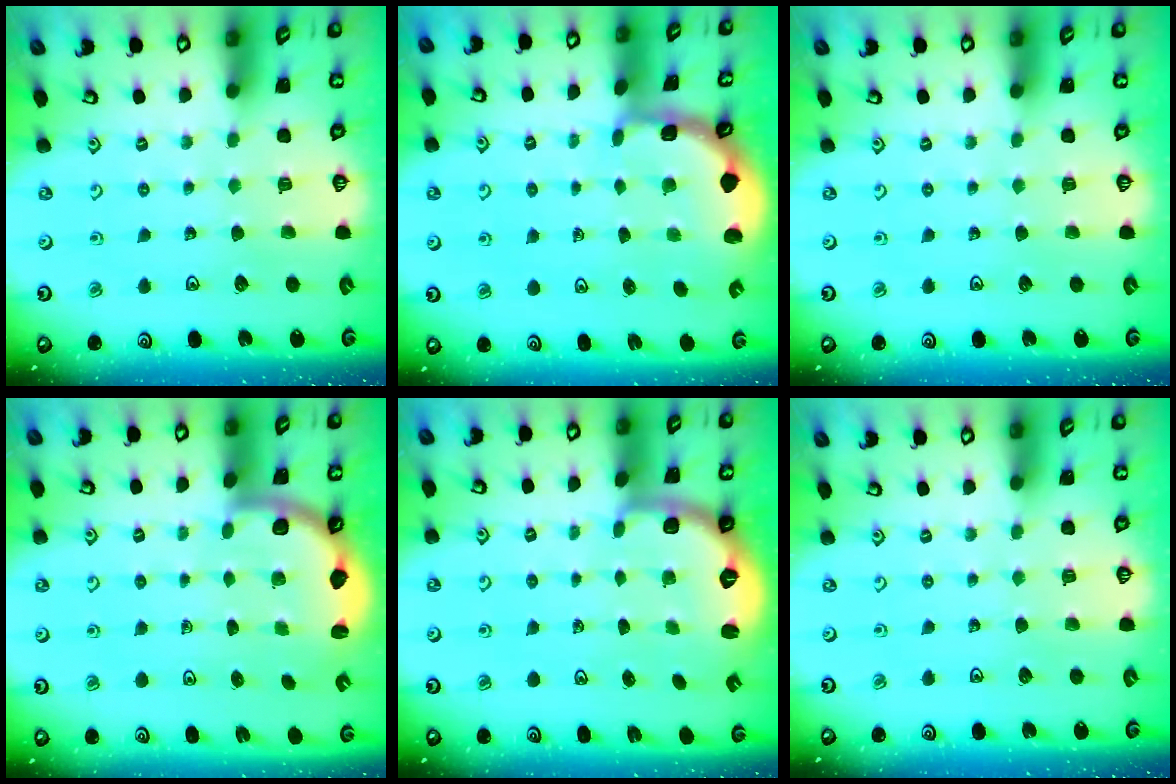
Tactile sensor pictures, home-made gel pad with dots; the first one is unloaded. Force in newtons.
{"total": 1.9, "press": 1.9, "slide": 0.2}
{"total": 0.0}
{"total": 2.5, "press": 2.5, "slide": 0.6}
{"total": 2.6, "press": 1.6, "slide": 2.1}
{"total": 0.0}